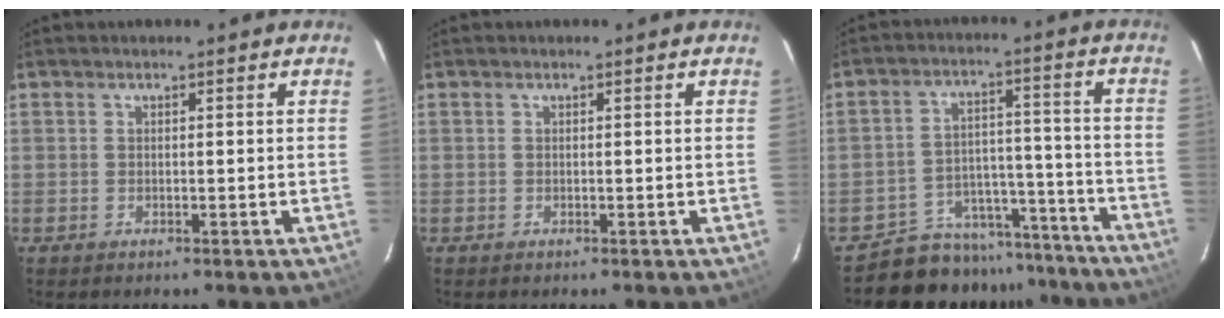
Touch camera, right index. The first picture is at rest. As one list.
[{"total": 0.0}, {"total": 14.6, "force": [-12.9, 6.7, 0.7], "torque": [-0.013, 0.067, -0.177]}]